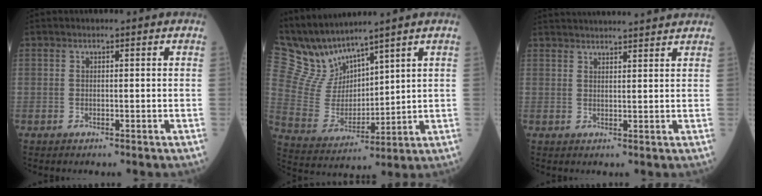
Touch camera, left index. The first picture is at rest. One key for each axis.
{"total": 8.8, "fx": 8.4, "fy": 1.6, "fz": 2.1, "tx": -0.075, "ty": 0.013, "tz": 0.192}
{"total": 13.0, "fx": 12.4, "fy": 0.0, "fz": 4.0, "tx": -0.066, "ty": 0.023, "tz": 0.168}